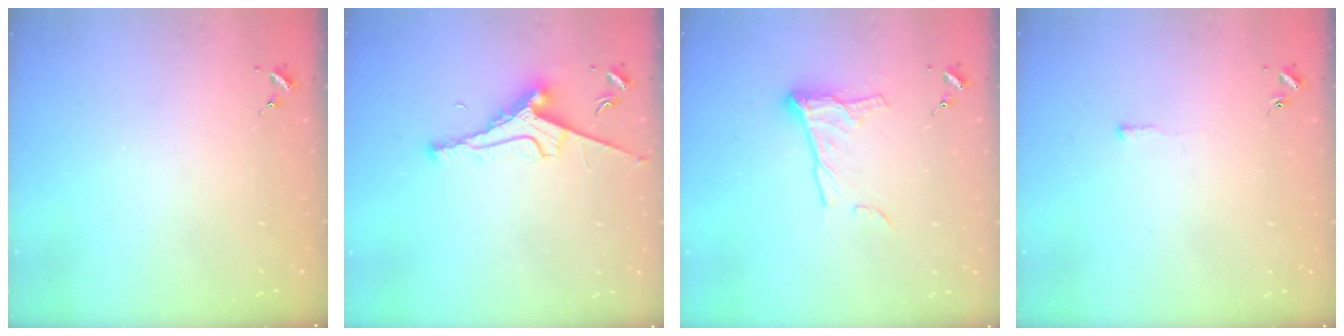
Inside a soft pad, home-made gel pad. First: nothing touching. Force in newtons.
{"total": 8.9, "press": 8.8, "slide": 1.3}
{"total": 11.1, "press": 11.0, "slide": 0.6}
{"total": 2.9, "press": 2.9, "slide": 0.5}